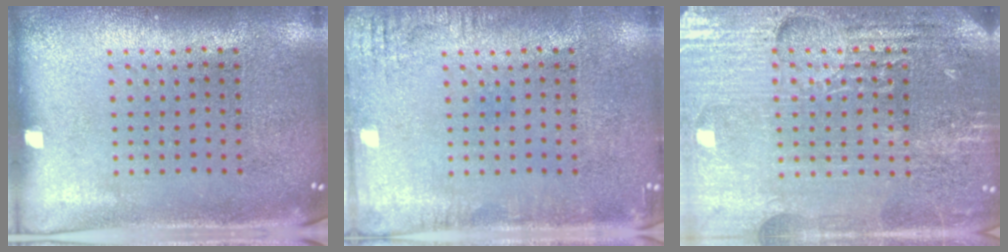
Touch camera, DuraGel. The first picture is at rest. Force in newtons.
{"total": 1.8, "press": 1.8, "slide": 0.1}
{"total": 4.9, "press": 4.6, "slide": 1.8}